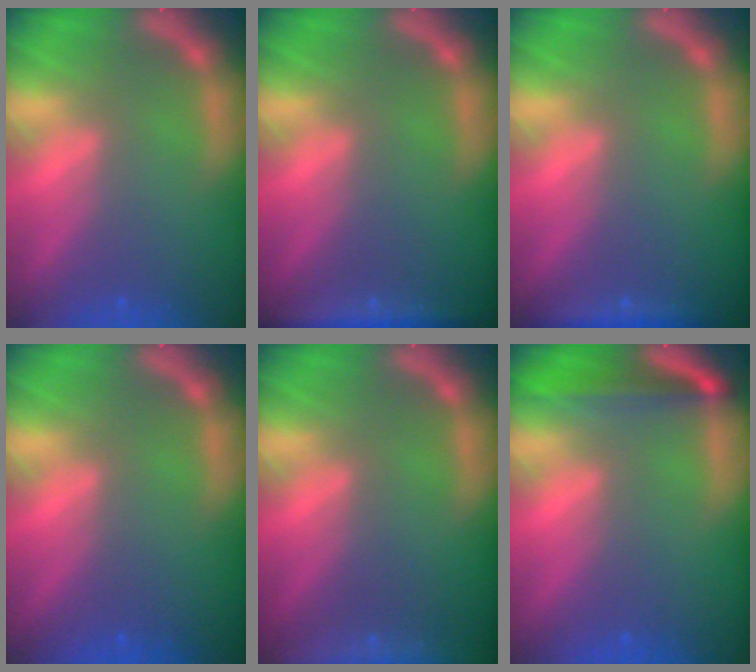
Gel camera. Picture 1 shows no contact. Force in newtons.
{"total": 3.5}
{"total": 1.9}
{"total": 0.0}
{"total": 9.0}
{"total": 4.5}